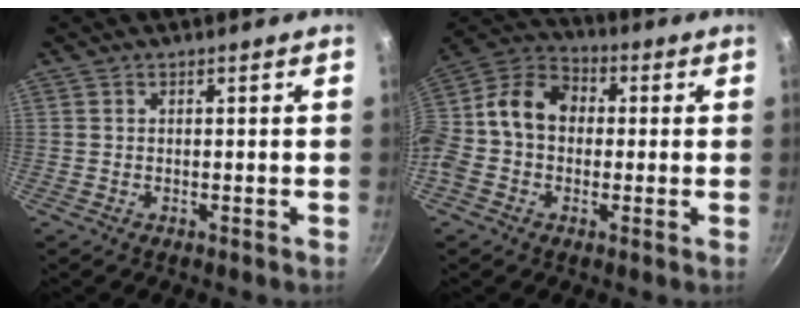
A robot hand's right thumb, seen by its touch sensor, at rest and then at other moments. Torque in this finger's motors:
{"motor_torque": [2.37, 2.64, 2.48, -0.30, 0.78]}